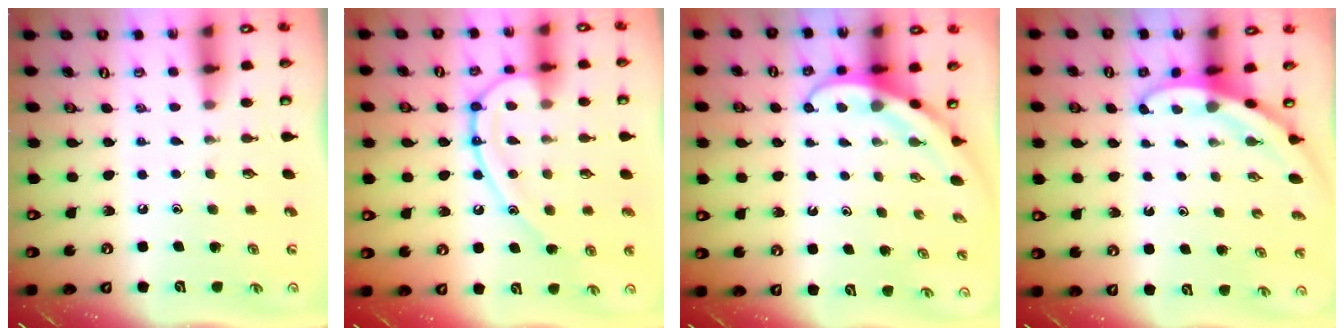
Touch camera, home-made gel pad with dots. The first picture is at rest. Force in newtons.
{"total": 14.6, "press": 14.5, "slide": 1.5}
{"total": 3.8, "press": 3.8, "slide": 0.3}
{"total": 3.2, "press": 3.2, "slide": 0.2}